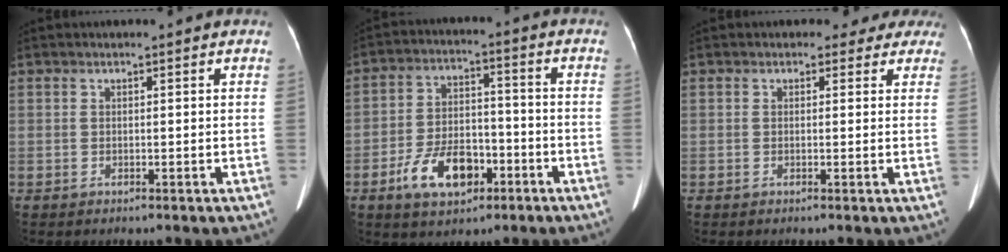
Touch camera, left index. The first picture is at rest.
{"total": 9.7, "force": [-4.9, 5.2, 6.6], "torque": [-0.131, 0.010, -0.080]}
{"total": 4.0, "force": [3.2, 2.4, 0.0], "torque": [0.021, 0.000, 0.015]}